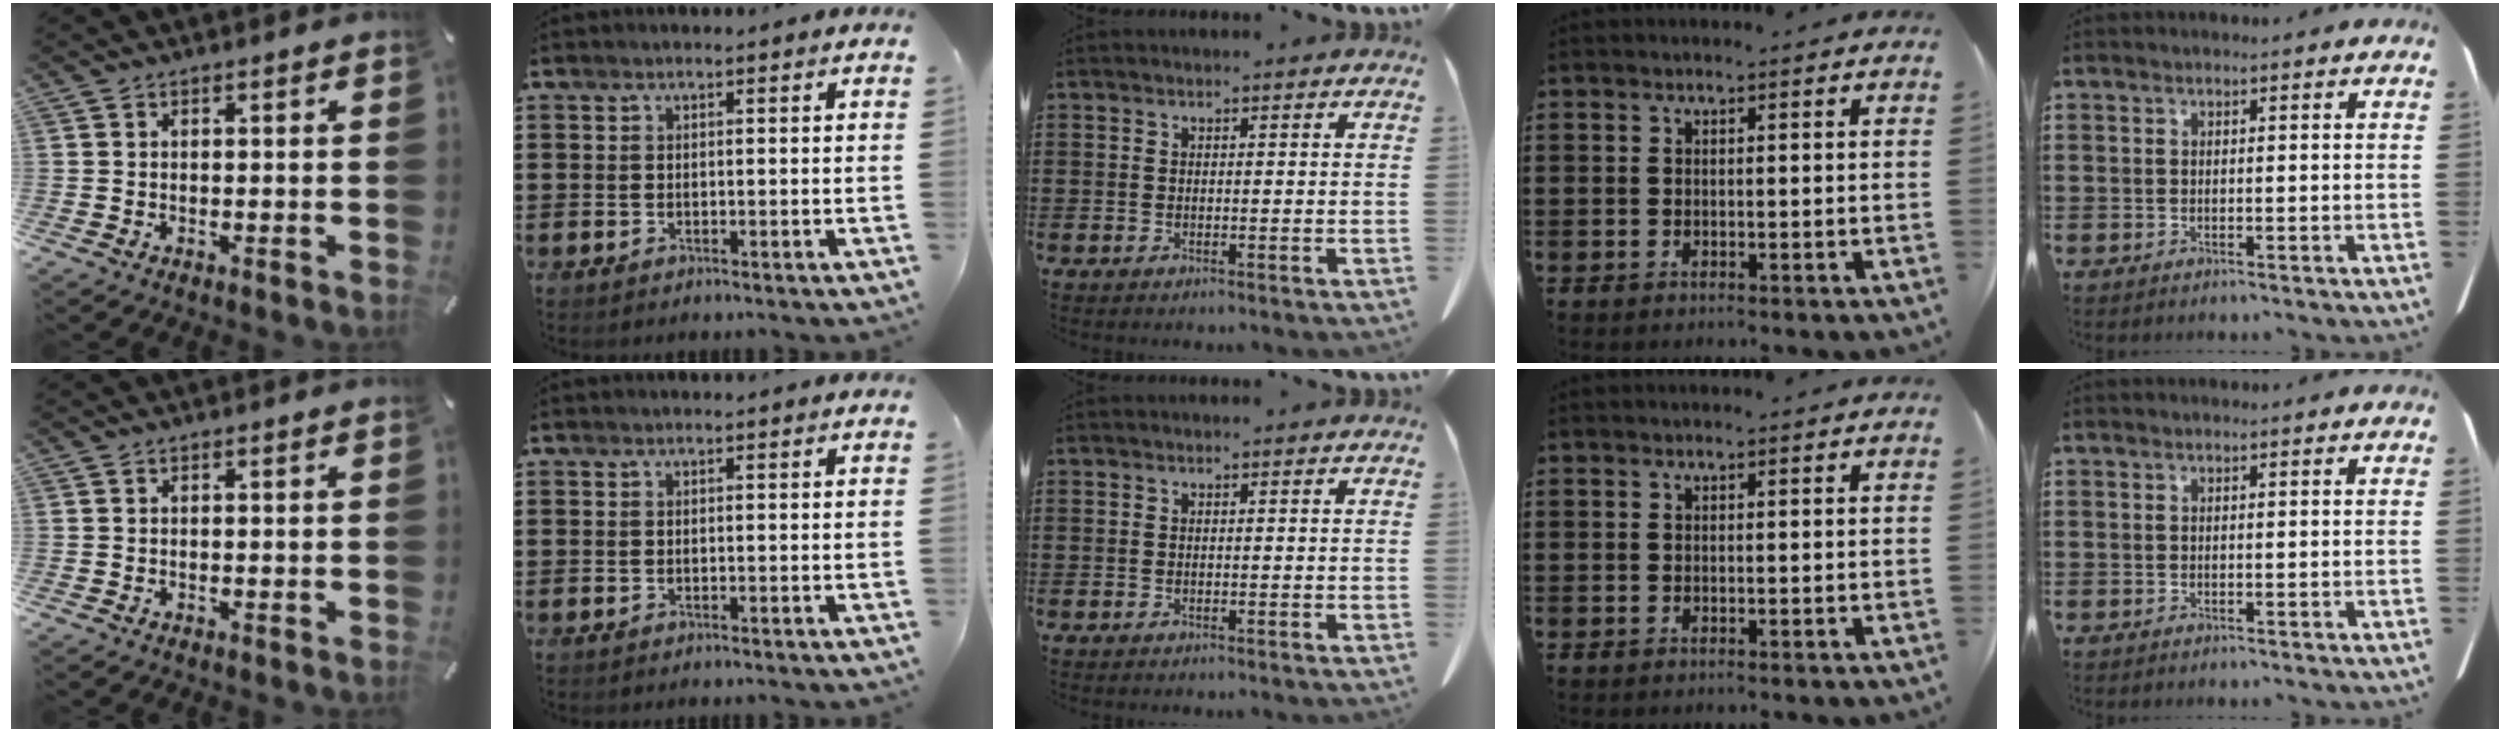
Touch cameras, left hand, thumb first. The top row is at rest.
{}